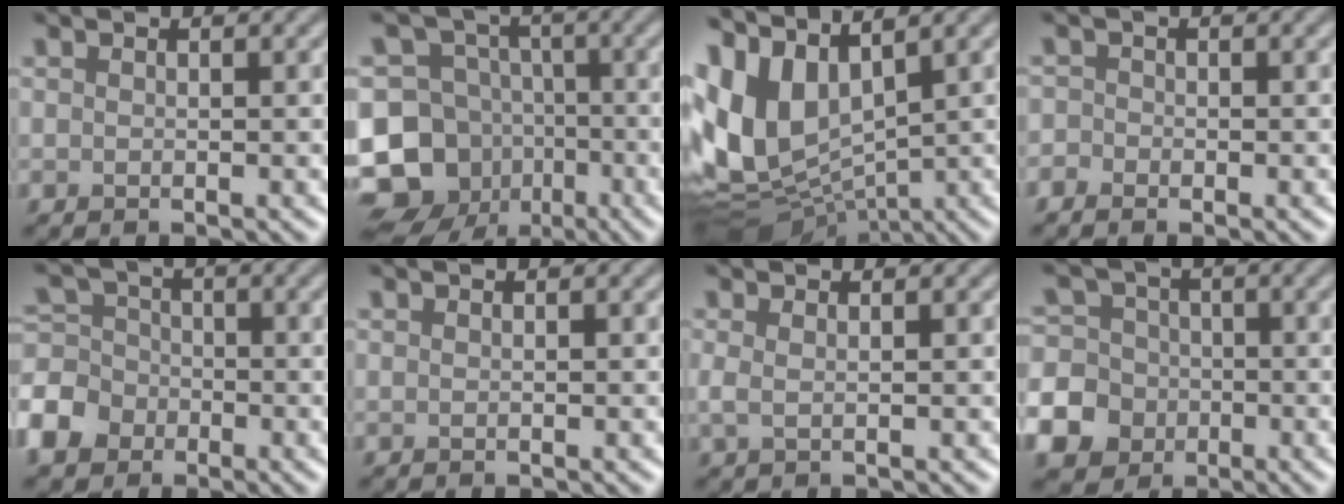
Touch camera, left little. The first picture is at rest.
{"total": 12.9, "force": [-5.5, 11.0, 4.0], "torque": [-0.091, -0.012, -0.107]}
{"total": 12.6, "force": [2.2, 7.6, 9.8], "torque": [-0.229, -0.004, 0.045]}
{"total": 1.1, "force": [-0.7, 0.8, 0.1], "torque": [0.004, 0.001, -0.017]}
{"total": 5.9, "force": [-3.0, 4.6, 2.2], "torque": [-0.044, -0.002, -0.068]}
{"total": 0.0}
{"total": 1.2, "force": [0.4, 0.3, 1.1], "torque": [-0.021, 0.002, 0.005]}
{"total": 10.5, "force": [-4.4, 9.1, 2.6], "torque": [-0.071, -0.020, -0.102]}